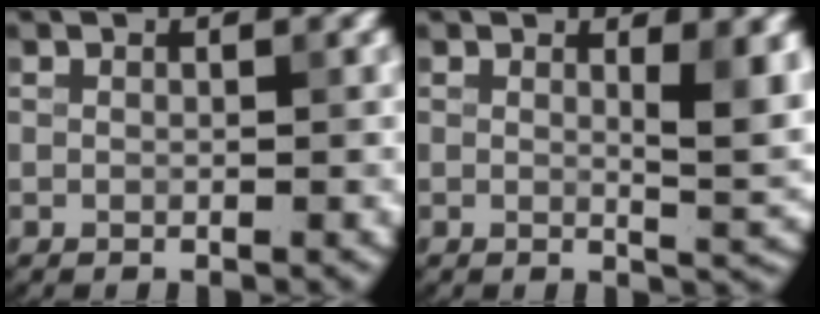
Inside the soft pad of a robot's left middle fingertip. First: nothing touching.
{"total": 4.0, "force": [1.2, 1.0, 3.6], "torque": [-0.045, -0.009, 0.020]}